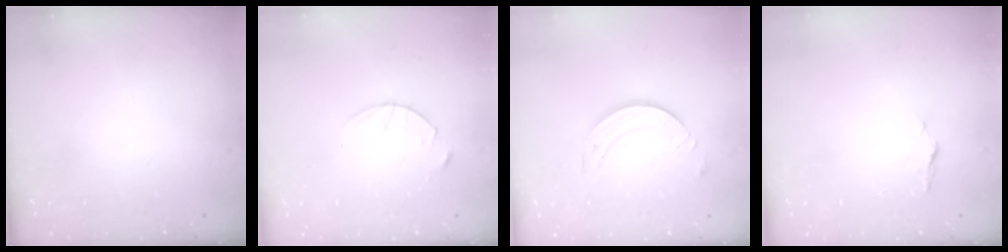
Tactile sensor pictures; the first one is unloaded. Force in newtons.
{"total": 3.2, "press": 3.2, "slide": 0.4}
{"total": 5.8, "press": 5.8, "slide": 0.6}
{"total": 3.7, "press": 3.7, "slide": 0.5}